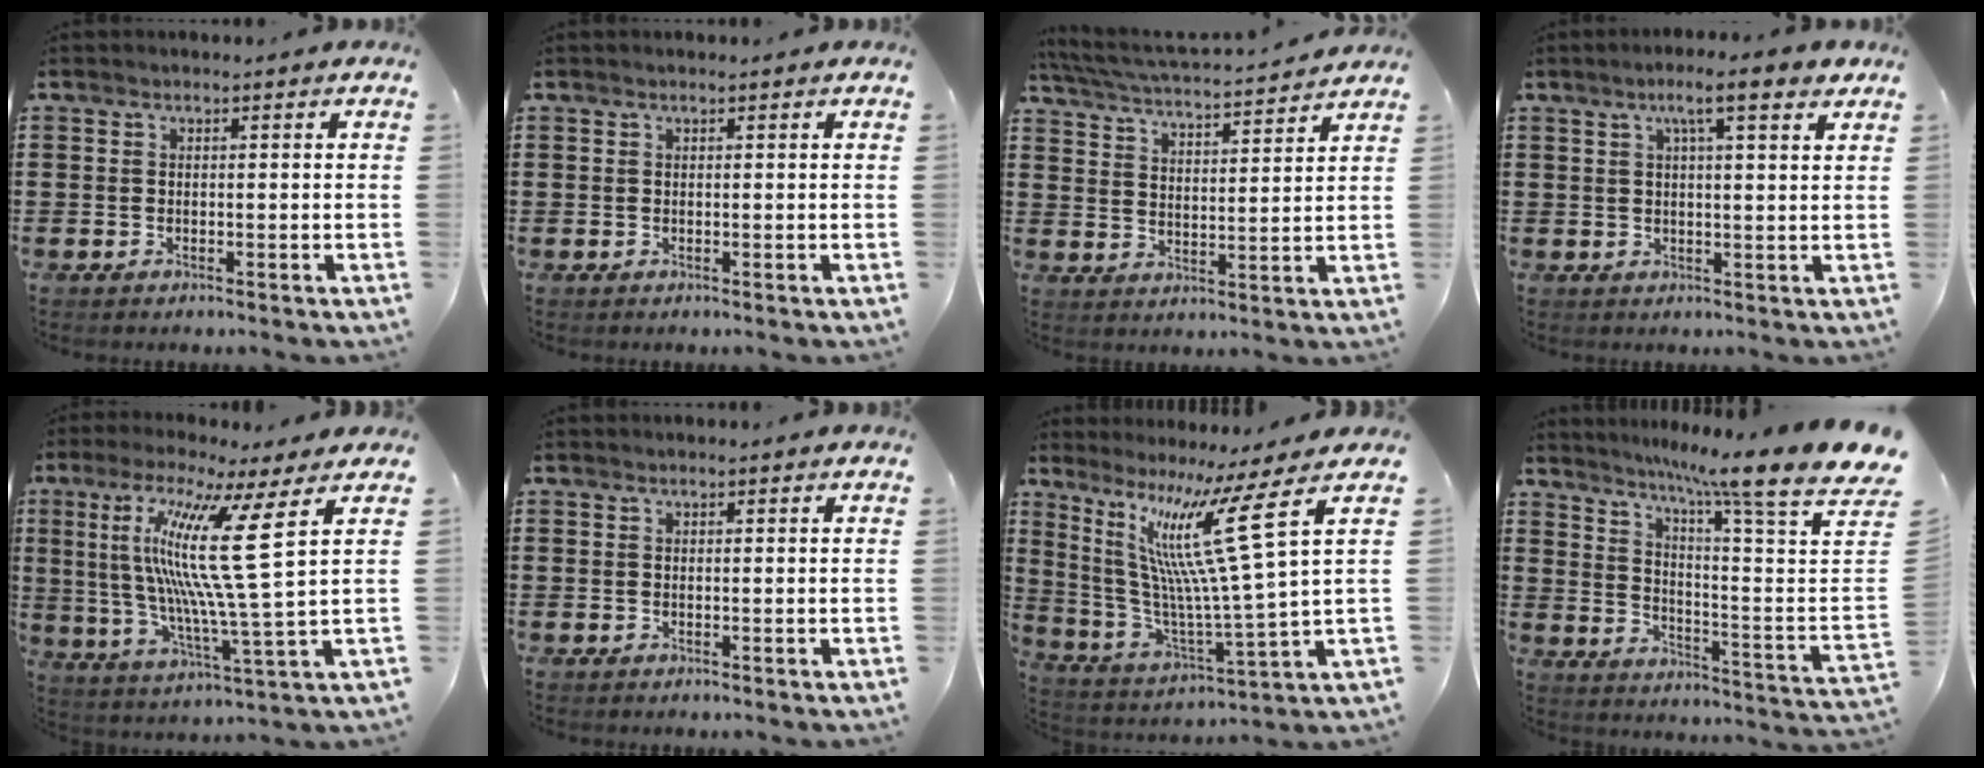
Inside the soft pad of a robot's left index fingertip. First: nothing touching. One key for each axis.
{"total": 0.0}
{"total": 4.4, "fx": 4.2, "fy": -0.2, "fz": 1.4, "tx": -0.048, "ty": -0.031, "tz": 0.066}
{"total": 6.1, "fx": 3.6, "fy": 0.9, "fz": 4.8, "tx": -0.087, "ty": 0.000, "tz": 0.056}
{"total": 15.0, "fx": 5.4, "fy": 0.3, "fz": 14.0, "tx": -0.290, "ty": -0.024, "tz": 0.074}
{"total": 0.0}
{"total": 14.6, "fx": 6.9, "fy": 0.0, "fz": 12.8, "tx": -0.263, "ty": -0.039, "tz": 0.099}
{"total": 10.2, "fx": 7.7, "fy": -1.9, "fz": 6.4, "tx": -0.131, "ty": -0.079, "tz": 0.111}